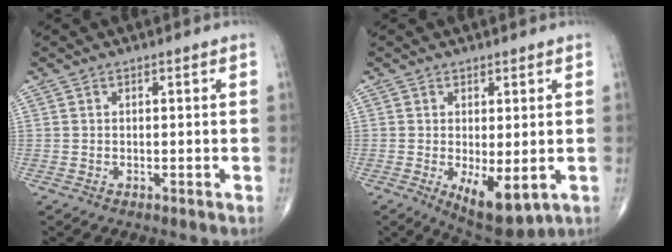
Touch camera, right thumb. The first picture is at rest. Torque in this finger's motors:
{"motor_torque": [1.14, 1.28, -0.02, -0.17, 0.25]}